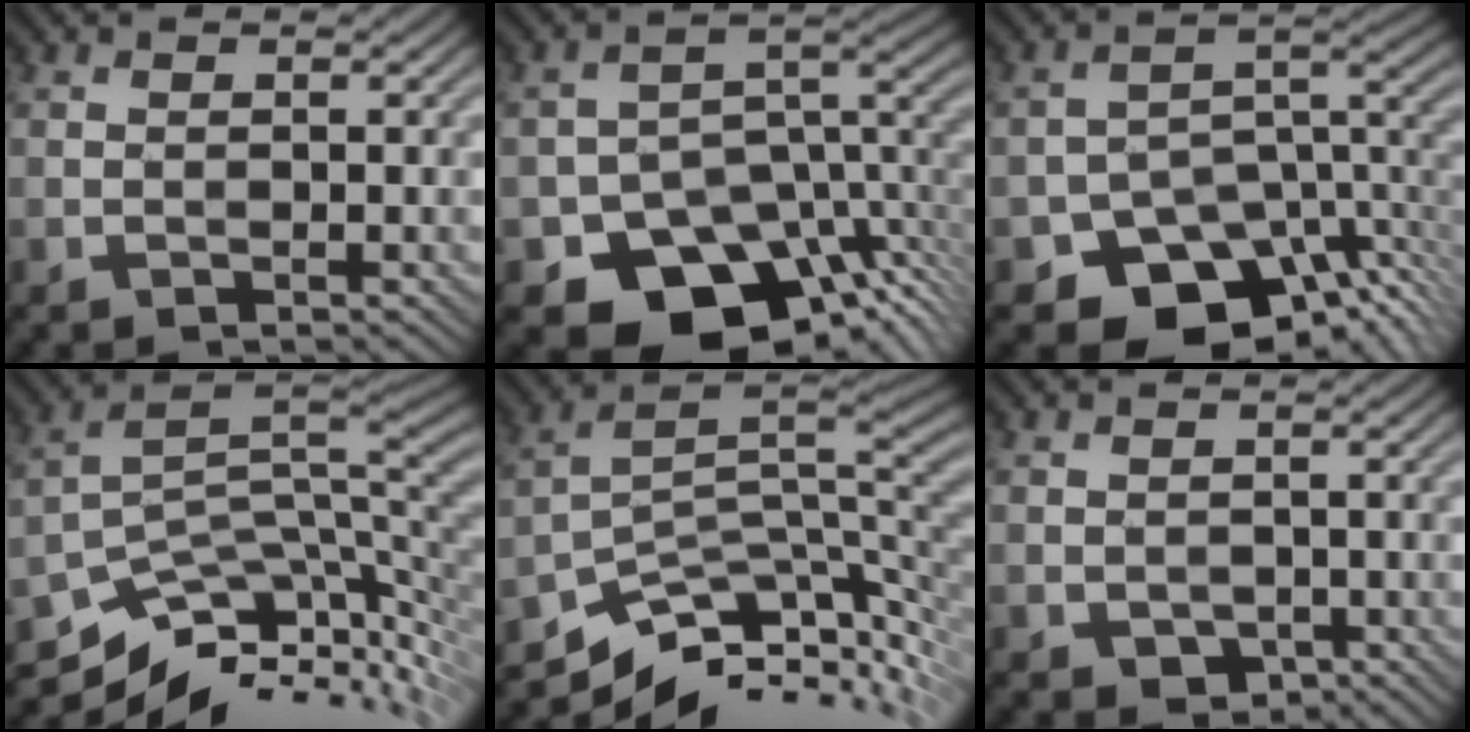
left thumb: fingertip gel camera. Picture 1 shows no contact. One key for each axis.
{"total": 14.3, "fx": -8.5, "fy": 8.6, "fz": 7.6, "tx": -0.117, "ty": -0.036, "tz": -0.119}
{"total": 12.8, "fx": -8.4, "fy": 7.3, "fz": 6.4, "tx": -0.088, "ty": -0.025, "tz": -0.130}
{"total": 11.6, "fx": -4.1, "fy": 5.5, "fz": 9.4, "tx": -0.173, "ty": -0.016, "tz": -0.058}
{"total": 10.6, "fx": -4.5, "fy": 5.3, "fz": 7.9, "tx": -0.137, "ty": -0.012, "tz": -0.068}
{"total": 2.3, "fx": -0.9, "fy": 1.8, "fz": 1.2, "tx": -0.028, "ty": -0.013, "tz": -0.012}